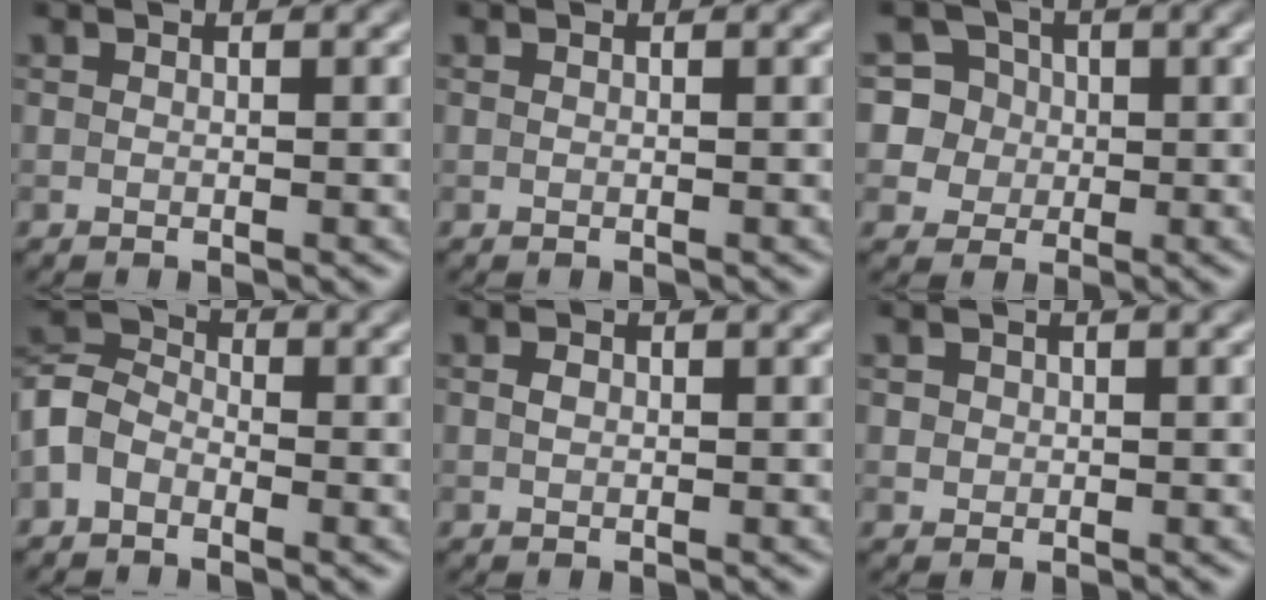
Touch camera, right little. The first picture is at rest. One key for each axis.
{"total": 0.0}
{"total": 8.4, "fx": 1.9, "fy": 7.9, "fz": 2.2, "tx": -0.065, "ty": 0.034, "tz": 0.027}
{"total": 3.5, "fx": -1.8, "fy": 2.3, "fz": 1.9, "tx": -0.041, "ty": 0.011, "tz": -0.052}
{"total": 0.7, "fx": 0.1, "fy": 0.5, "fz": 0.5, "tx": -0.011, "ty": 0.000, "tz": 0.001}
{"total": 0.6, "fx": 0.1, "fy": 0.6, "fz": 0.1, "tx": 0.002, "ty": -0.003, "tz": 0.002}